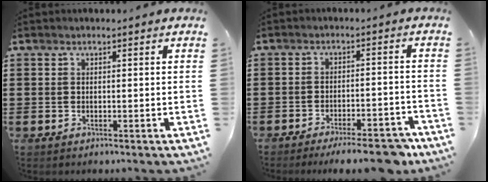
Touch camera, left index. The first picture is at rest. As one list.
[{"total": 7.0, "force": [-5.7, 0.9, 3.9], "torque": [-0.053, 0.006, -0.098]}]